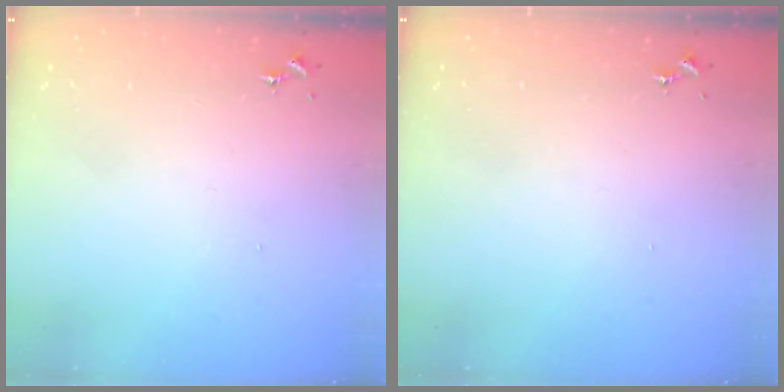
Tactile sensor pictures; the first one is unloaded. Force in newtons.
{"total": 0.0}